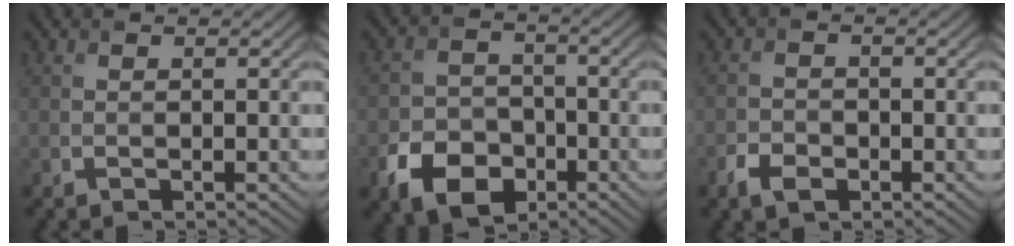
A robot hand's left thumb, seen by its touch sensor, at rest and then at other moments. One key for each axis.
{"total": 7.6, "fx": -3.9, "fy": 5.3, "fz": 3.7, "tx": -0.079, "ty": -0.014, "tz": -0.078}
{"total": 2.8, "fx": -1.6, "fy": 1.8, "fz": 1.3, "tx": -0.029, "ty": -0.004, "tz": -0.036}